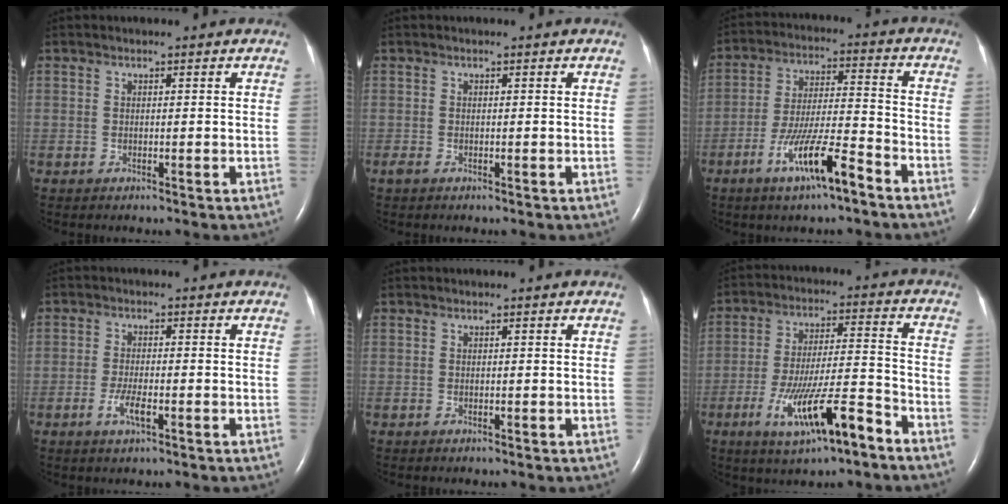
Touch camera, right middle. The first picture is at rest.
{"total": 0.6, "force": [-0.4, 0.2, 0.4], "torque": [-0.013, -0.002, -0.007]}
{"total": 10.6, "force": [-6.4, 1.1, 8.4], "torque": [-0.155, -0.007, -0.116]}
{"total": 3.3, "force": [-1.4, 0.8, 2.9], "torque": [-0.063, -0.002, -0.026]}
{"total": 0.0}
{"total": 12.8, "force": [-7.1, 1.7, 10.5], "torque": [-0.185, -0.004, -0.116]}